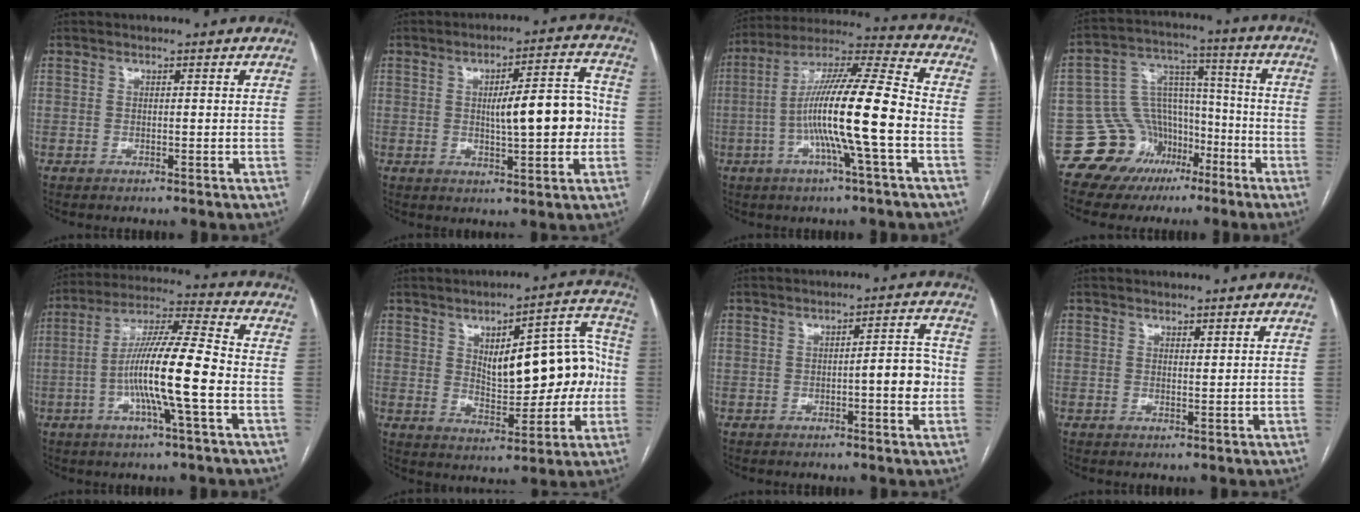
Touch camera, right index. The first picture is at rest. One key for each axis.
{"total": 10.6, "fx": -0.2, "fy": 2.4, "fz": 10.3, "tx": -0.144, "ty": 0.023, "tz": 0.001}
{"total": 16.6, "fx": -3.4, "fy": 0.1, "fz": 16.2, "tx": -0.289, "ty": 0.007, "tz": -0.070}
{"total": 12.4, "fx": -6.4, "fy": 10.4, "fz": 2.2, "tx": -0.030, "ty": 0.087, "tz": -0.092}
{"total": 14.0, "fx": -3.2, "fy": 0.3, "fz": 13.6, "tx": -0.252, "ty": 0.005, "tz": -0.066}
{"total": 15.1, "fx": 1.0, "fy": 6.0, "fz": 13.8, "tx": -0.179, "ty": 0.036, "tz": 0.029}
{"total": 5.2, "fx": -1.0, "fy": 1.0, "fz": 5.0, "tx": -0.062, "ty": 0.012, "tz": -0.014}
{"total": 0.6, "fx": 0.5, "fy": 0.2, "fz": 0.3, "tx": -0.005, "ty": -0.004, "tz": 0.008}